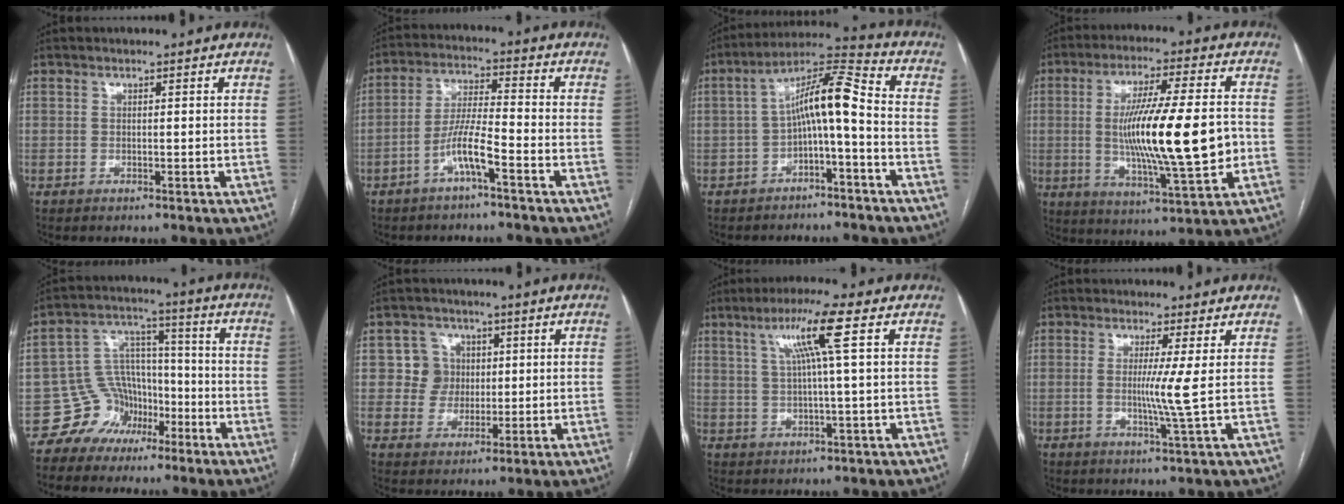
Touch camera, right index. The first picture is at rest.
{"total": 6.4, "force": [-3.4, 0.3, 5.4], "torque": [-0.108, 0.013, -0.065]}
{"total": 9.5, "force": [-1.8, 1.3, 9.2], "torque": [-0.153, 0.043, -0.033]}
{"total": 17.7, "force": [-1.1, 1.8, 17.5], "torque": [-0.305, -0.006, -0.016]}
{"total": 8.0, "force": [-5.0, 6.2, 0.6], "torque": [-0.006, 0.046, -0.082]}
{"total": 5.3, "force": [1.0, 5.2, 0.5], "torque": [-0.003, 0.018, 0.021]}
{"total": 7.9, "force": [2.9, -1.1, 7.3], "torque": [-0.131, 0.011, 0.052]}
{"total": 4.5, "force": [0.2, -1.4, 4.2], "torque": [-0.080, -0.013, 0.001]}